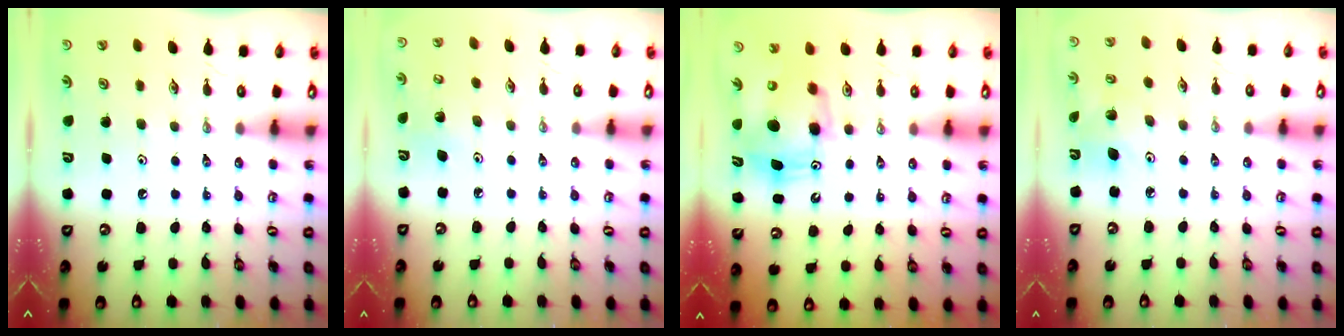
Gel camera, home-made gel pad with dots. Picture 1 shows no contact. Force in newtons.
{"total": 5.0, "press": 4.7, "slide": 1.6}
{"total": 8.8, "press": 8.6, "slide": 1.9}
{"total": 5.7, "press": 5.5, "slide": 1.5}